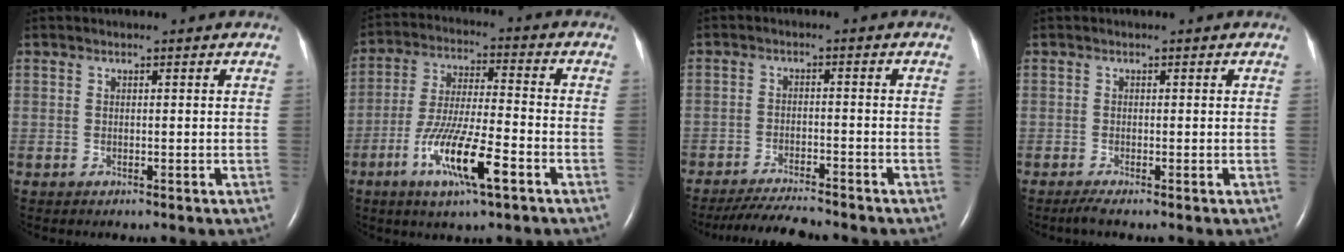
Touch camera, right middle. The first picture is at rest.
{"total": 12.0, "force": [-5.6, 1.5, 10.6], "torque": [-0.207, -0.015, -0.101]}
{"total": 7.3, "force": [-6.8, 0.4, 2.6], "torque": [-0.043, -0.019, -0.115]}
{"total": 1.1, "force": [-0.8, -0.2, 0.7], "torque": [-0.023, -0.006, -0.018]}